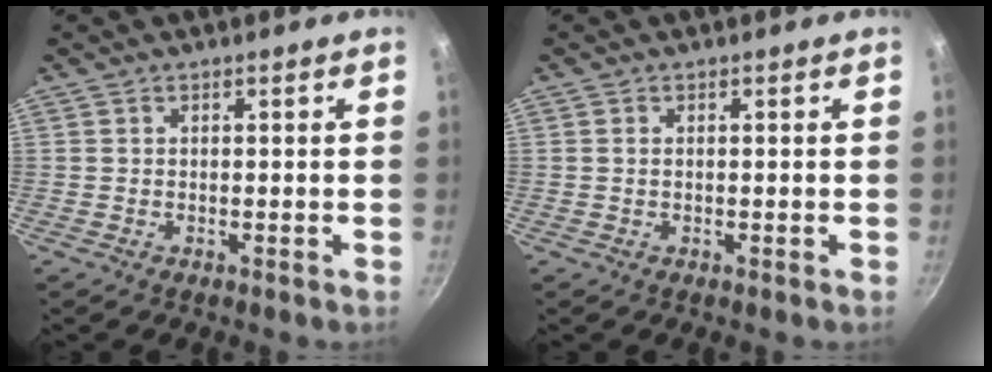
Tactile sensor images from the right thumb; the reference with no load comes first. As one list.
[{"total": 0.6, "force": [0.1, 0.4, 0.5], "torque": [-0.011, 0.001, 0.000]}]